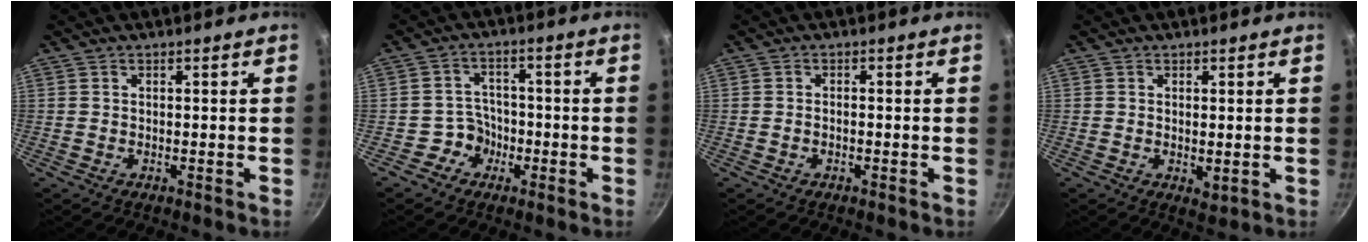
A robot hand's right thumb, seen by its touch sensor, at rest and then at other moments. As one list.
[{"total": 4.4, "force": [-2.2, 3.8, 0.5], "torque": [0.025, 0.028, -0.038]}, {"total": 0.9, "force": [-0.4, 0.4, 0.6], "torque": [-0.015, 0.008, -0.009]}, {"total": 2.0, "force": [0.4, 1.1, 1.6], "torque": [-0.026, -0.007, 0.007]}]